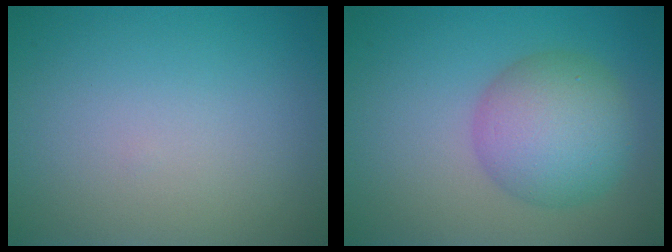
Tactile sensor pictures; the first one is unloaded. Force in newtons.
{"total": 6.3, "press": 6.3, "slide": 0.1}